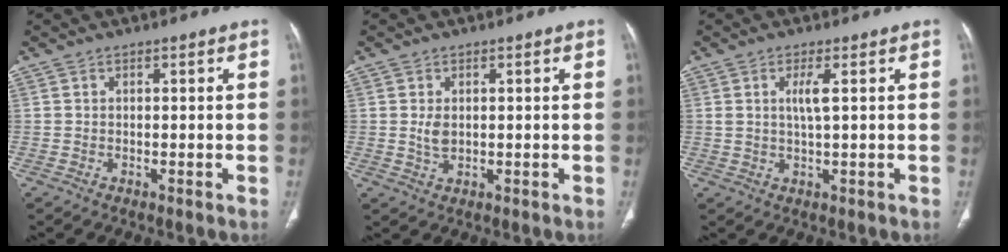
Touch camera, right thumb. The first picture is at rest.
{"total": 2.5, "force": [0.4, 1.5, 1.9], "torque": [-0.038, -0.007, 0.011]}
{"total": 3.2, "force": [0.9, 0.4, 3.0], "torque": [-0.066, -0.006, 0.019]}